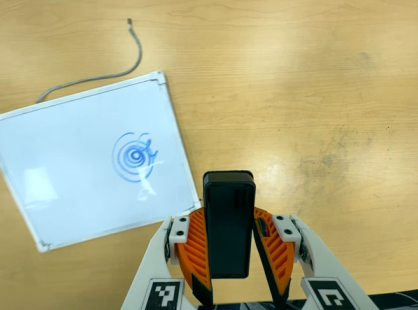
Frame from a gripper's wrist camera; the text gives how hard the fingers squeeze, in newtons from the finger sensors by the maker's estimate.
{"total": 5.6, "left": 5.1, "right": 6.1}